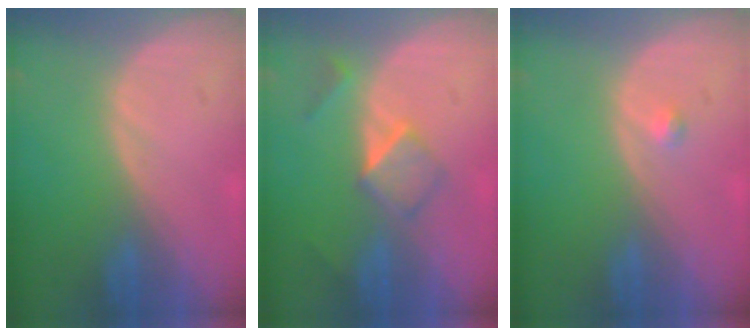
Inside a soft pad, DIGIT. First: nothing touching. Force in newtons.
{"total": 5.2, "press": 4.5, "slide": 2.6}
{"total": 0.8, "press": 0.8, "slide": 0.2}